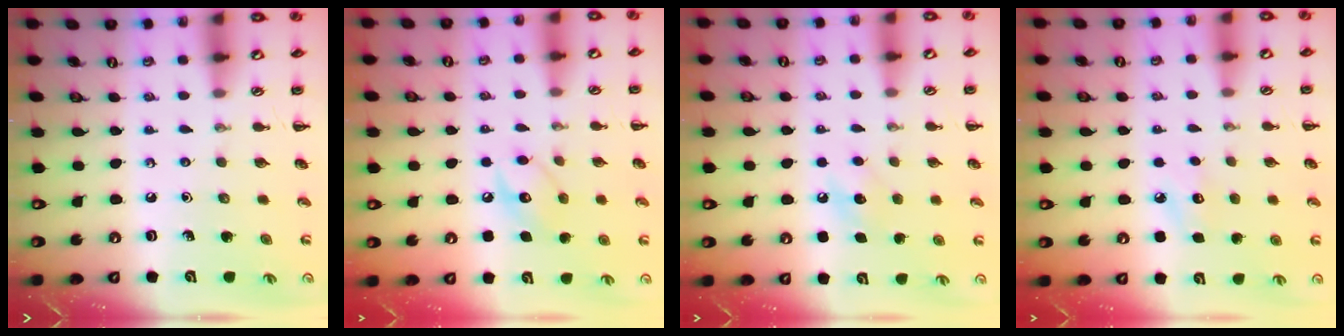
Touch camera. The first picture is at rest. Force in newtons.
{"total": 8.9, "press": 8.9, "slide": 1.0}
{"total": 8.1, "press": 7.9, "slide": 1.8}
{"total": 7.5, "press": 7.2, "slide": 2.1}